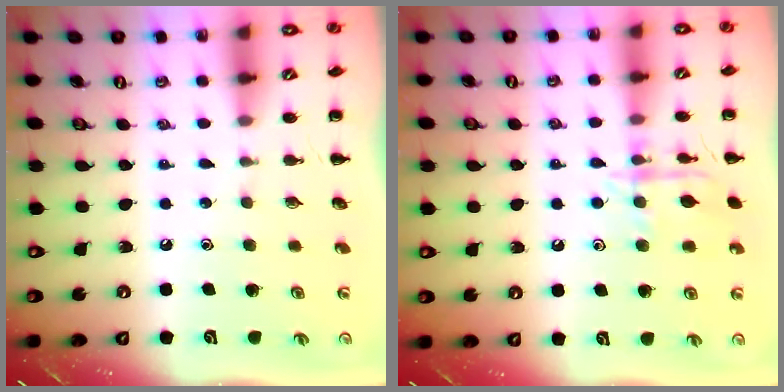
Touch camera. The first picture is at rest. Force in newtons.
{"total": 12.1, "press": 12.0, "slide": 0.6}